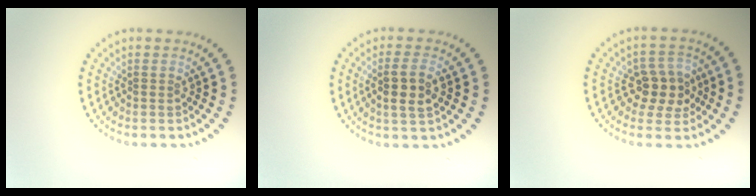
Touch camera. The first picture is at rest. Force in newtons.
{"total": 2.8, "press": 2.6, "slide": 1.0}
{"total": 3.3, "press": 3.2, "slide": 1.1}